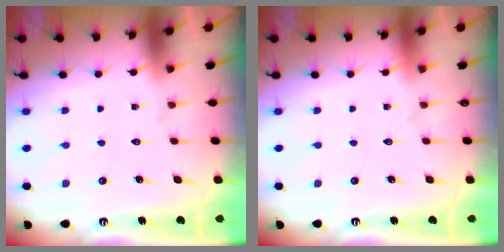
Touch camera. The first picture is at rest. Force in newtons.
{"total": 0.0}